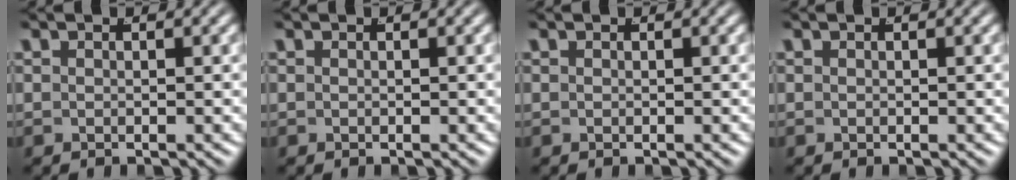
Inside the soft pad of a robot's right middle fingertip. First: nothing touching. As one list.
[{"total": 0.0}, {"total": 0.0}, {"total": 0.0}]